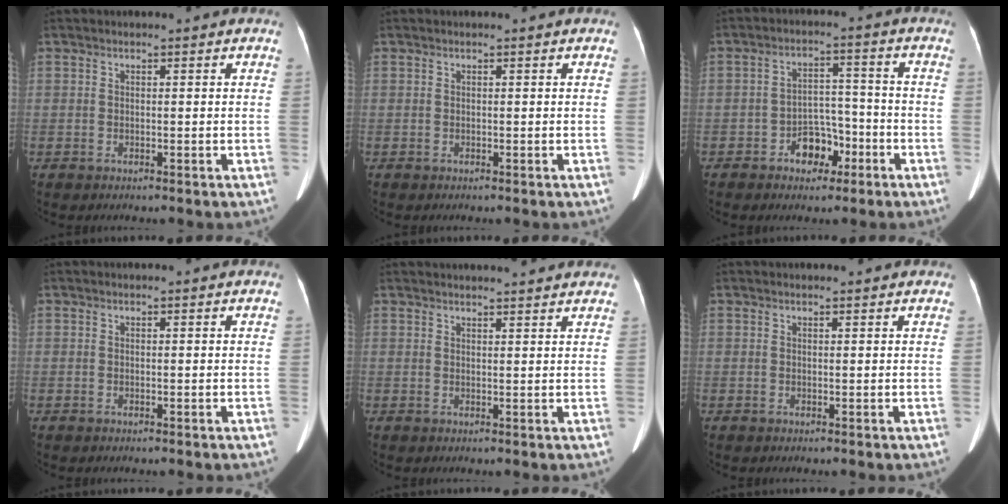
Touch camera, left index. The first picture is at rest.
{"total": 0.0}
{"total": 5.6, "force": [-3.0, 3.6, 3.1], "torque": [-0.050, 0.021, -0.047]}
{"total": 0.0}
{"total": 8.1, "force": [7.6, 0.5, 2.7], "torque": [-0.031, 0.022, 0.081]}
{"total": 1.5, "force": [1.4, 0.3, 0.5], "torque": [-0.011, 0.013, 0.018]}